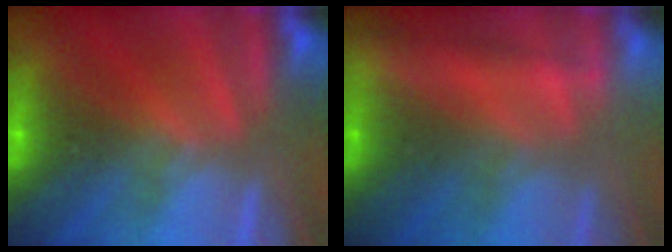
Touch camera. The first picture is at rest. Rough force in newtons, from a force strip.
{"total": 2.3}